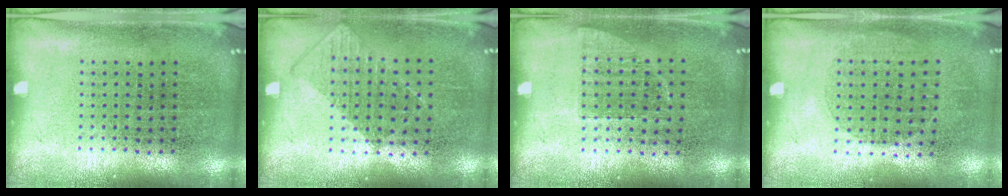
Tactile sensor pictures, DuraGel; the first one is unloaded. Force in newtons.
{"total": 0.8, "press": 0.6, "slide": 0.4}
{"total": 0.7, "press": 0.6, "slide": 0.2}
{"total": 1.0, "press": 0.9, "slide": 0.4}